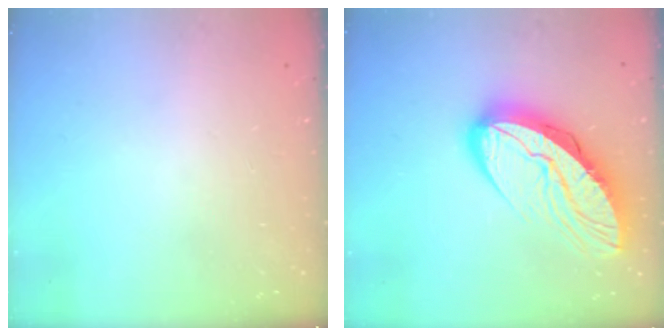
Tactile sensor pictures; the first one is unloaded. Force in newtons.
{"total": 16.1, "press": 16.0, "slide": 1.3}